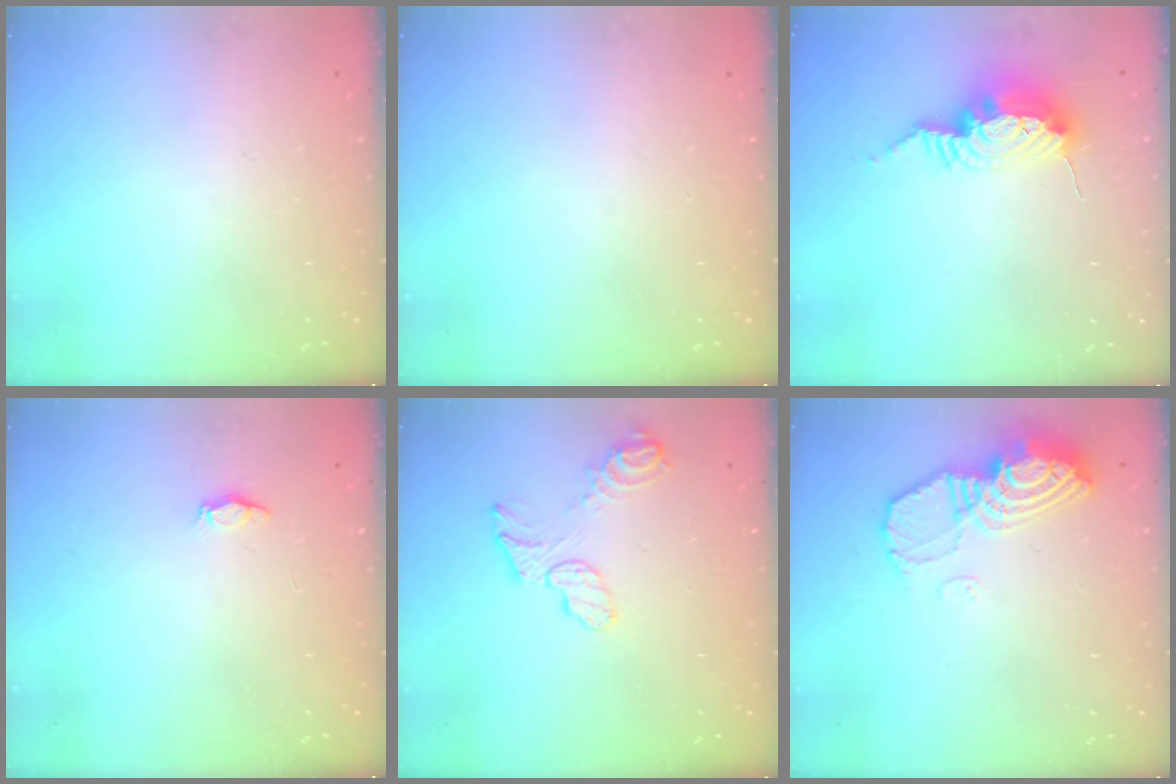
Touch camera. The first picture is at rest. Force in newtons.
{"total": 0.0}
{"total": 11.3, "press": 11.2, "slide": 0.7}
{"total": 2.2, "press": 2.2, "slide": 0.3}
{"total": 9.0, "press": 9.0, "slide": 0.6}
{"total": 12.6, "press": 12.6, "slide": 1.2}